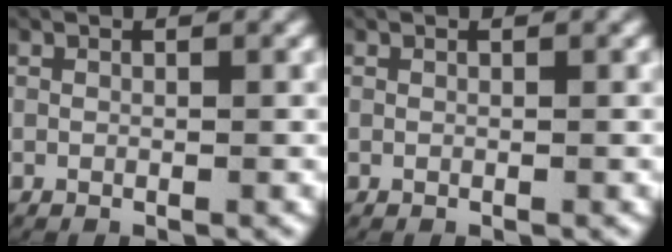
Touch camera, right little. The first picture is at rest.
{"total": 0.0}